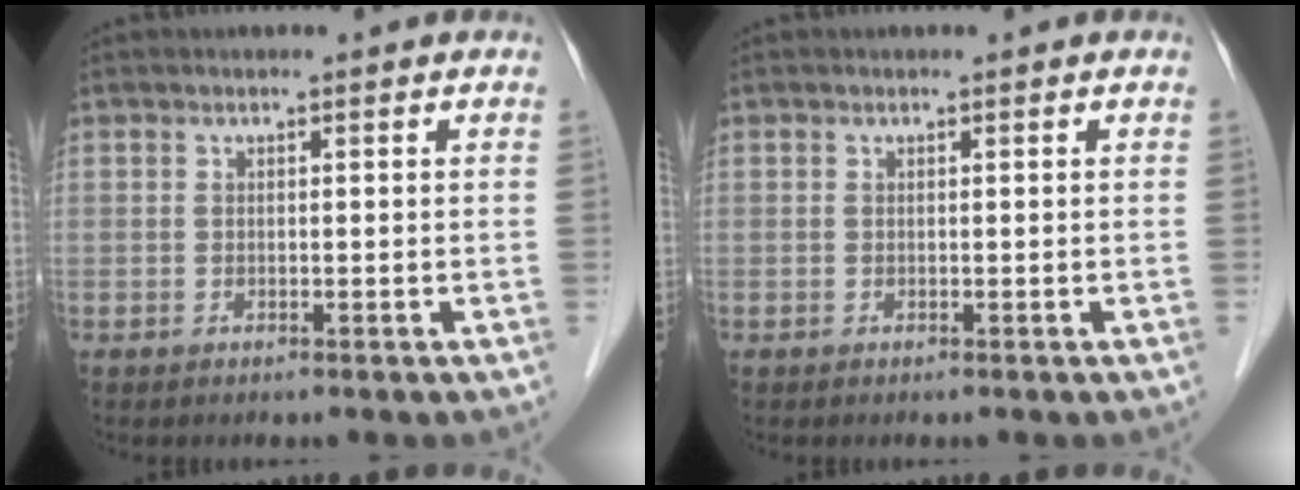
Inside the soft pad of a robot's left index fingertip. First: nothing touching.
{"total": 0.0}